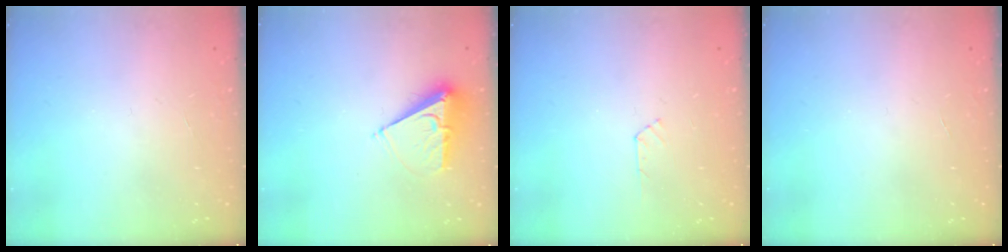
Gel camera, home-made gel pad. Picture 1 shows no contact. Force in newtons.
{"total": 7.0, "press": 7.0, "slide": 0.7}
{"total": 3.3, "press": 3.2, "slide": 0.3}
{"total": 0.0}